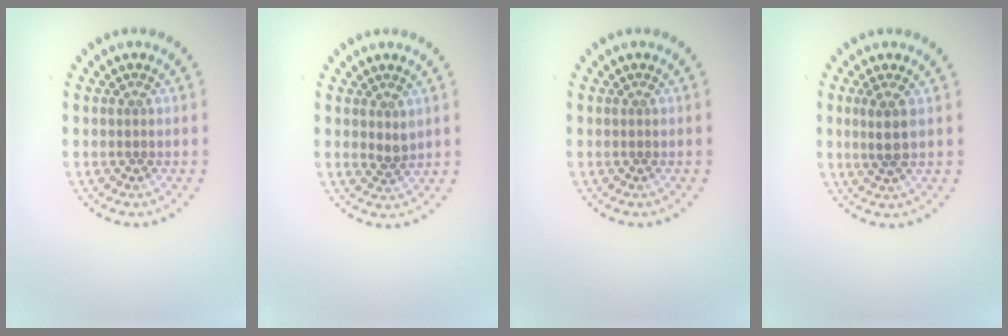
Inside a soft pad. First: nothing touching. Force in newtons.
{"total": 1.2, "press": 1.0, "slide": 0.6}
{"total": 0.0}
{"total": 1.8, "press": 1.4, "slide": 1.2}